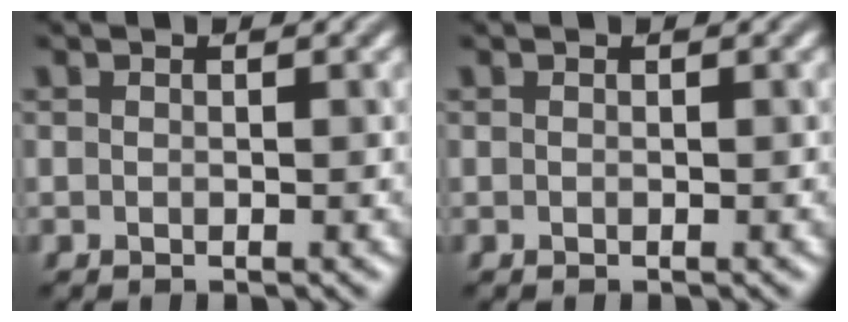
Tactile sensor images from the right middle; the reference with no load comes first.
{"total": 0.0}